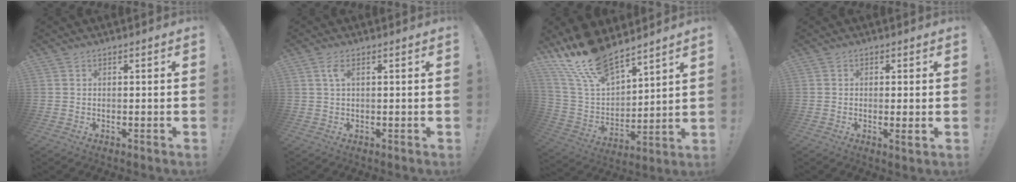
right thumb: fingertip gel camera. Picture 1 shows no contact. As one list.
[{"total": 2.8, "force": [1.0, 0.9, 2.5], "torque": [-0.046, -0.001, 0.015]}, {"total": 18.4, "force": [14.7, 7.5, 8.1], "torque": [-0.169, -0.098, 0.276]}, {"total": 2.5, "force": [-0.1, 0.0, 2.5], "torque": [-0.036, -0.008, -0.003]}]